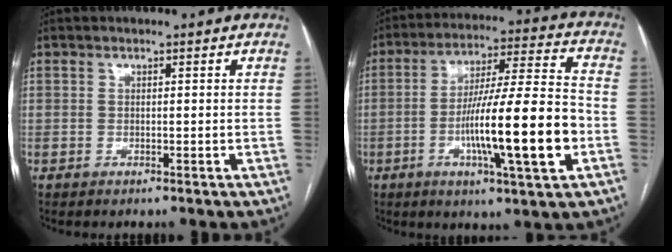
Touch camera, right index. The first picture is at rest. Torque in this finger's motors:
{"motor_torque": [1.58, -0.56, 0.88, 0.21]}